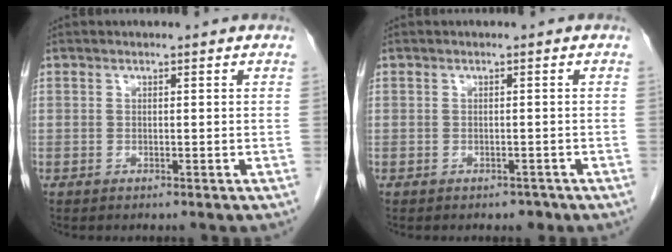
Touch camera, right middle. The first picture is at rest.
{"total": 1.2, "force": [-0.9, 0.8, 0.2], "torque": [0.000, 0.003, -0.010]}